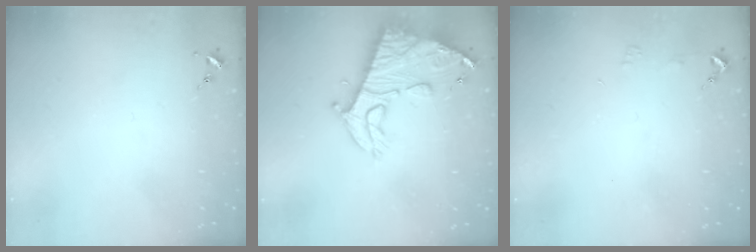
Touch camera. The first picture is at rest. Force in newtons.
{"total": 16.7, "press": 16.6, "slide": 1.4}
{"total": 2.9, "press": 2.9, "slide": 0.2}